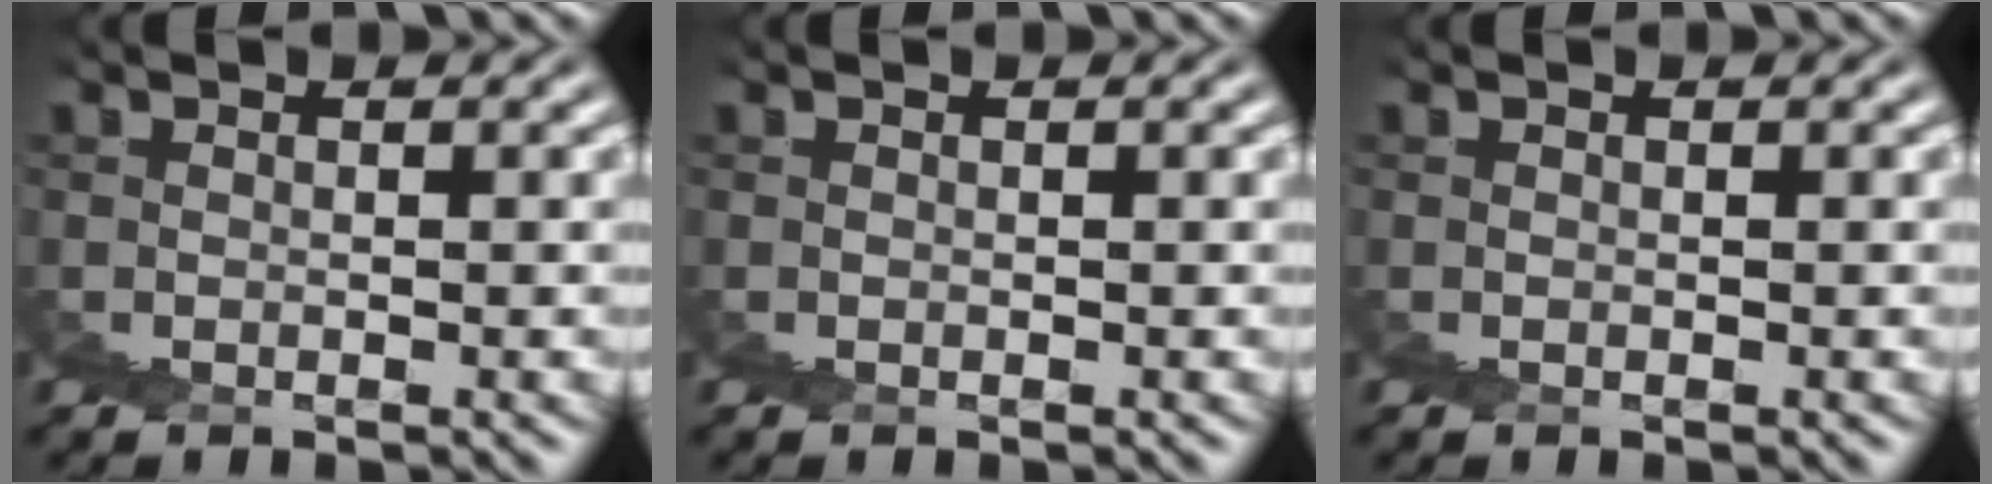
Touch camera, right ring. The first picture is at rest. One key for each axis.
{"total": 0.0}
{"total": 0.0}